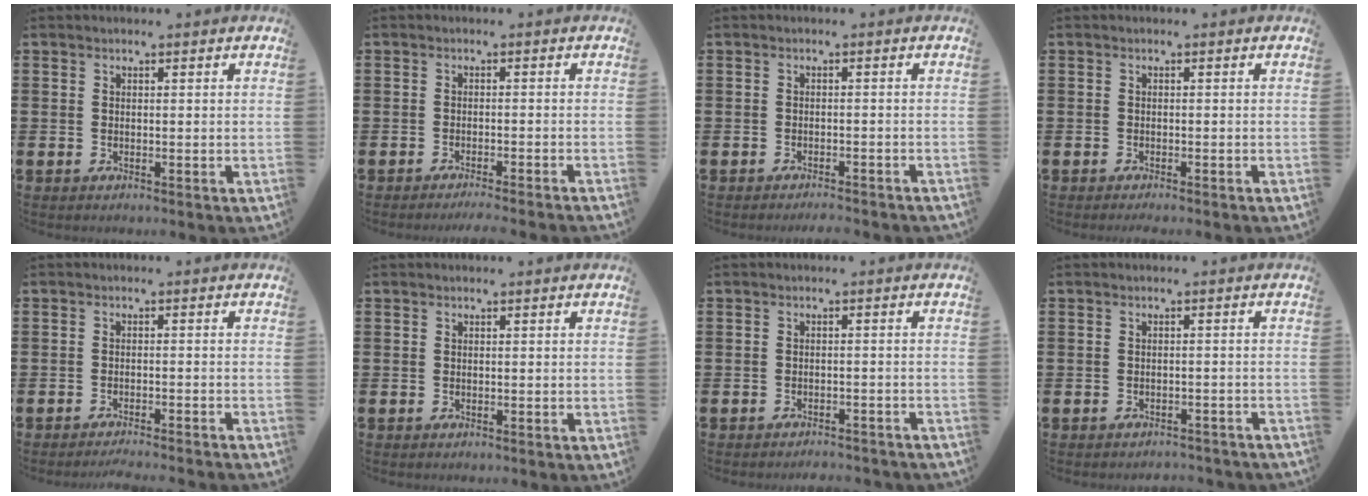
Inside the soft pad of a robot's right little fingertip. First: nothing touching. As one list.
[{"total": 1.4, "force": [-1.3, -0.3, 0.4], "torque": [-0.004, 0.000, -0.025]}, {"total": 1.3, "force": [-1.3, -0.1, 0.2], "torque": [-0.004, 0.002, -0.026]}, {"total": 0.6, "force": [-0.5, -0.1, 0.2], "torque": [-0.003, -0.003, -0.010]}, {"total": 1.6, "force": [-1.6, -0.3, 0.3], "torque": [-0.004, 0.003, -0.031]}, {"total": 0.0}, {"total": 1.6, "force": [-1.6, 0.0, 0.0], "torque": [-0.005, 0.004, -0.034]}, {"total": 1.3, "force": [-1.3, 0.1, 0.0], "torque": [-0.004, 0.003, -0.029]}]